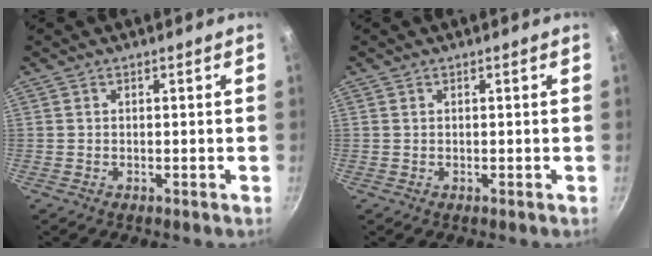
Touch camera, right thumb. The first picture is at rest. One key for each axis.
{"total": 0.0}